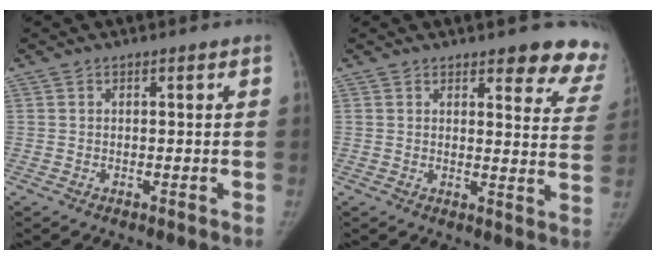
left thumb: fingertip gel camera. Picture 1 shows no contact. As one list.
[{"total": 11.6, "force": [9.7, 3.7, 5.2], "torque": [-0.009, -0.058, 0.084]}]